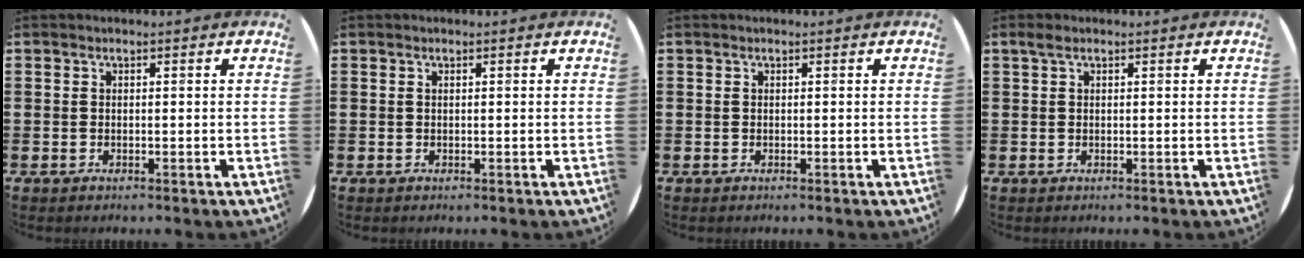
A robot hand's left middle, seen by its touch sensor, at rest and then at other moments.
{"total": 0.0}
{"total": 0.0}
{"total": 0.8, "force": [0.5, 0.3, 0.5], "torque": [-0.010, 0.005, 0.008]}